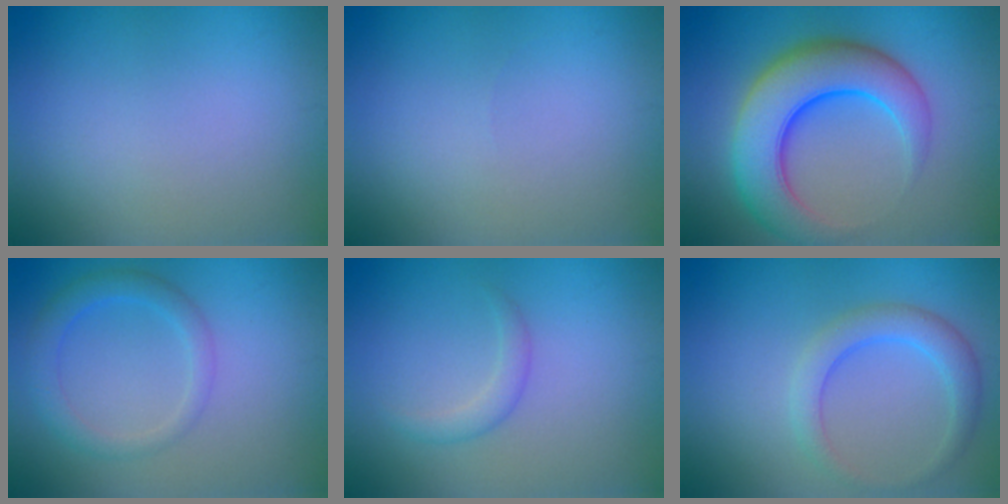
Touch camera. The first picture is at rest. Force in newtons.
{"total": 0.0}
{"total": 8.7, "press": 8.7, "slide": 0.4}
{"total": 2.7, "press": 2.7, "slide": 0.1}
{"total": 1.4, "press": 1.4, "slide": 0.0}
{"total": 3.1, "press": 3.1, "slide": 0.2}